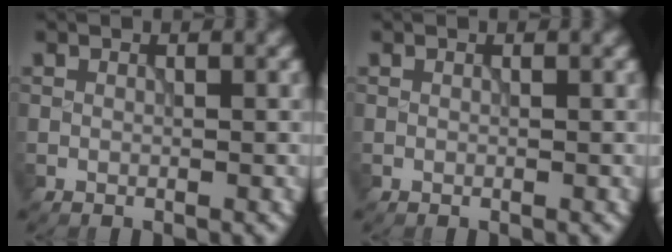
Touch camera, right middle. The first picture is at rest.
{"total": 0.0}